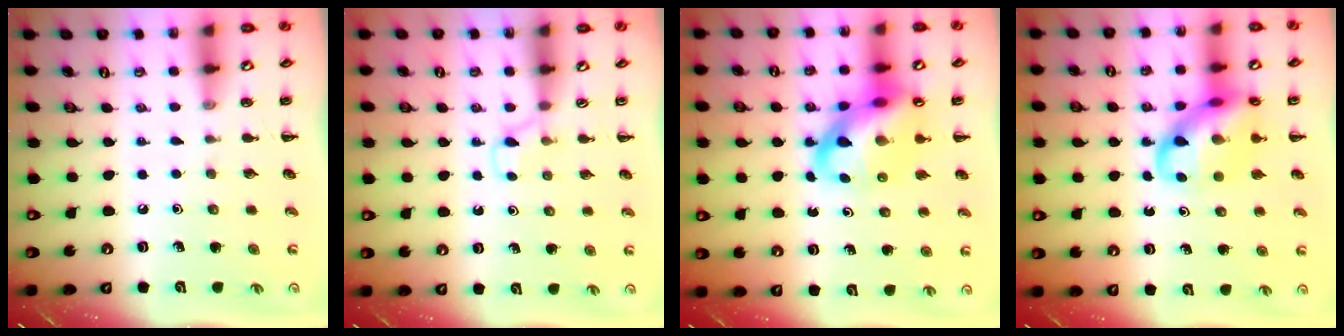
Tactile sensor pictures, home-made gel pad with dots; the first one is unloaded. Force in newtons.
{"total": 2.8, "press": 2.5, "slide": 1.1}
{"total": 15.8, "press": 15.2, "slide": 4.1}
{"total": 13.6, "press": 13.4, "slide": 2.6}